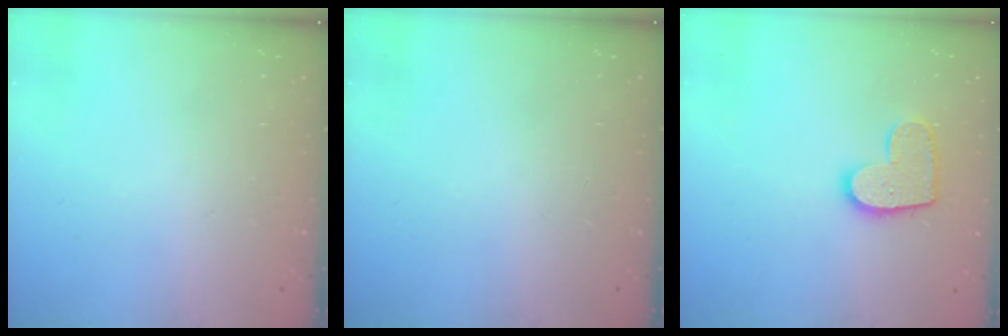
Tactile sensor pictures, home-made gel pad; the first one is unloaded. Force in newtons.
{"total": 0.0}
{"total": 10.8, "press": 10.8, "slide": 0.5}